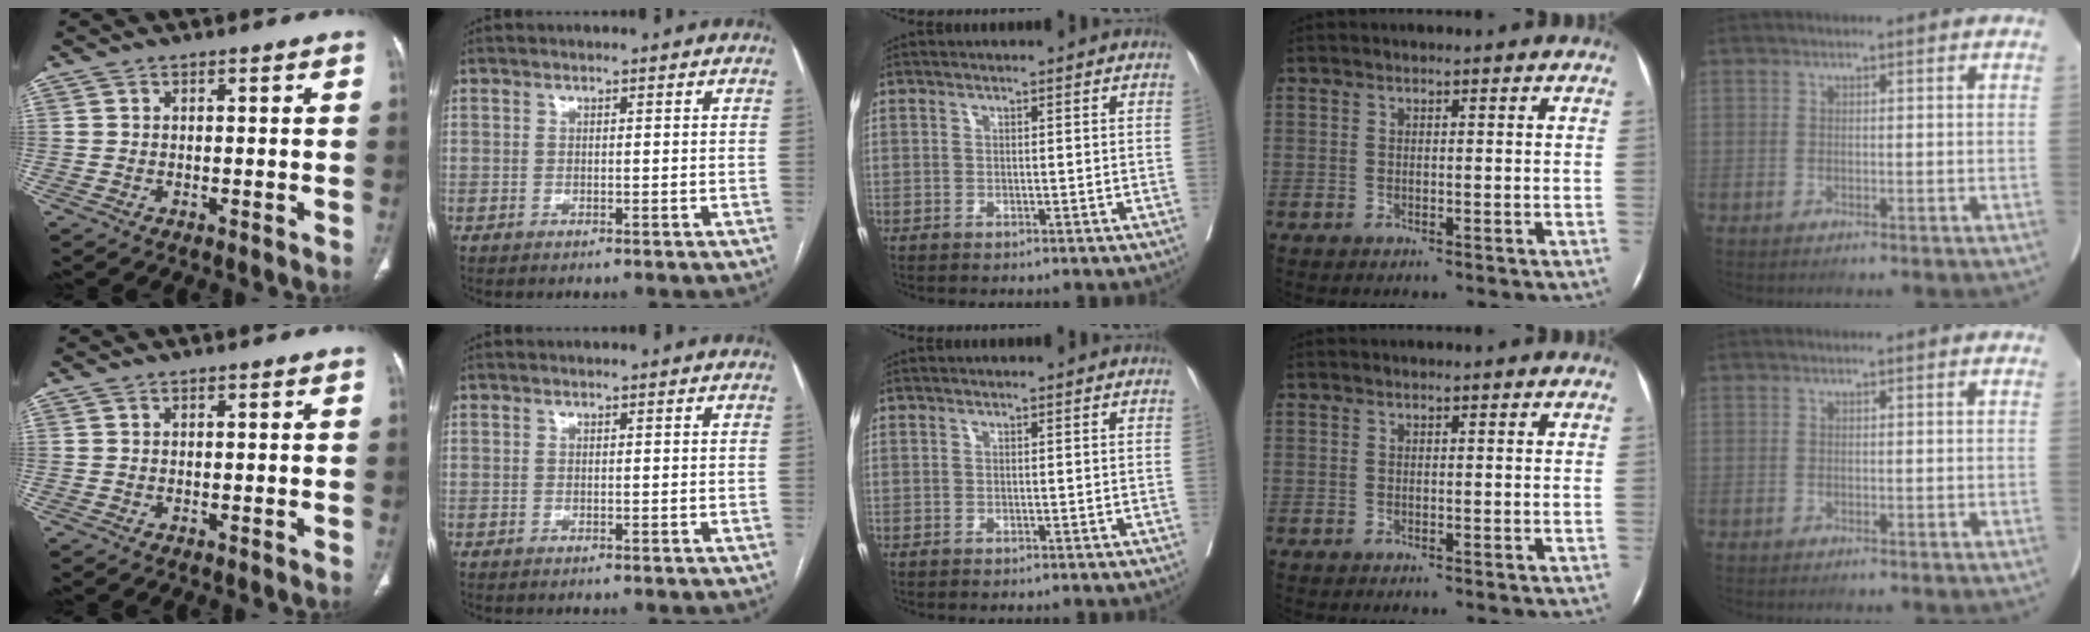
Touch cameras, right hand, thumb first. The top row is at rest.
{}